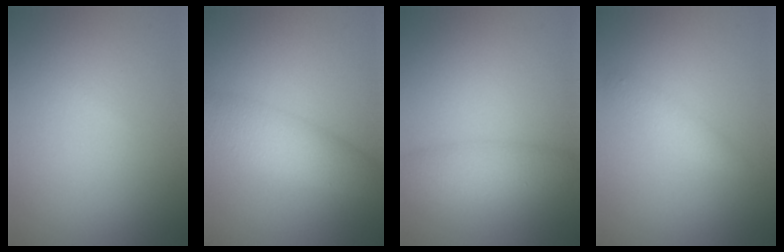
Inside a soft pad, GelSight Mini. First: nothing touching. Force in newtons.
{"total": 4.7, "press": 4.7, "slide": 0.1}
{"total": 3.4, "press": 3.4, "slide": 0.1}
{"total": 1.4, "press": 1.4, "slide": 0.0}